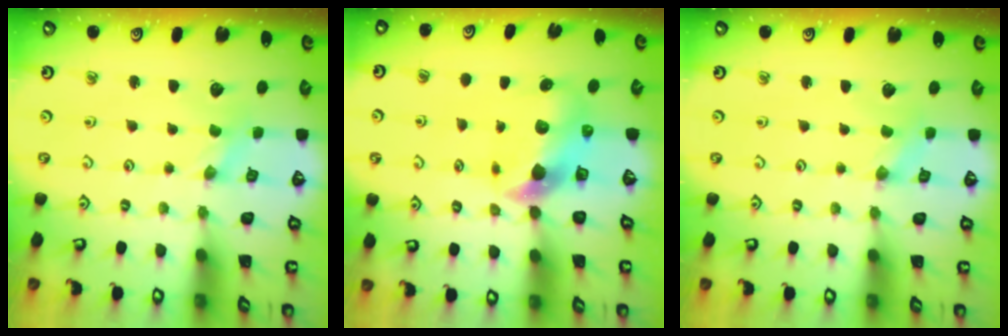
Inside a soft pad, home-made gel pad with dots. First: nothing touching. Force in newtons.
{"total": 8.1, "press": 8.0, "slide": 1.3}
{"total": 0.0}